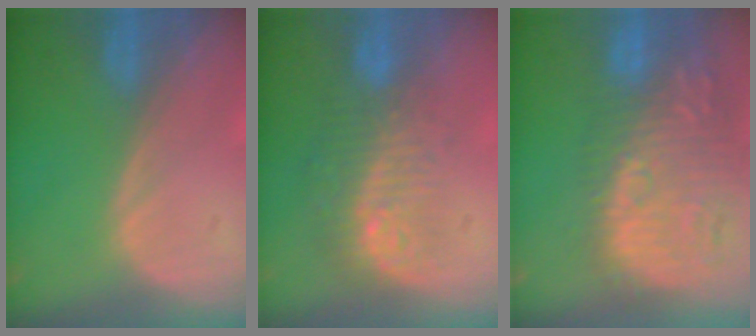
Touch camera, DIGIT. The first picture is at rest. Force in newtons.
{"total": 9.3, "press": 8.3, "slide": 4.2}
{"total": 13.5, "press": 12.1, "slide": 5.9}